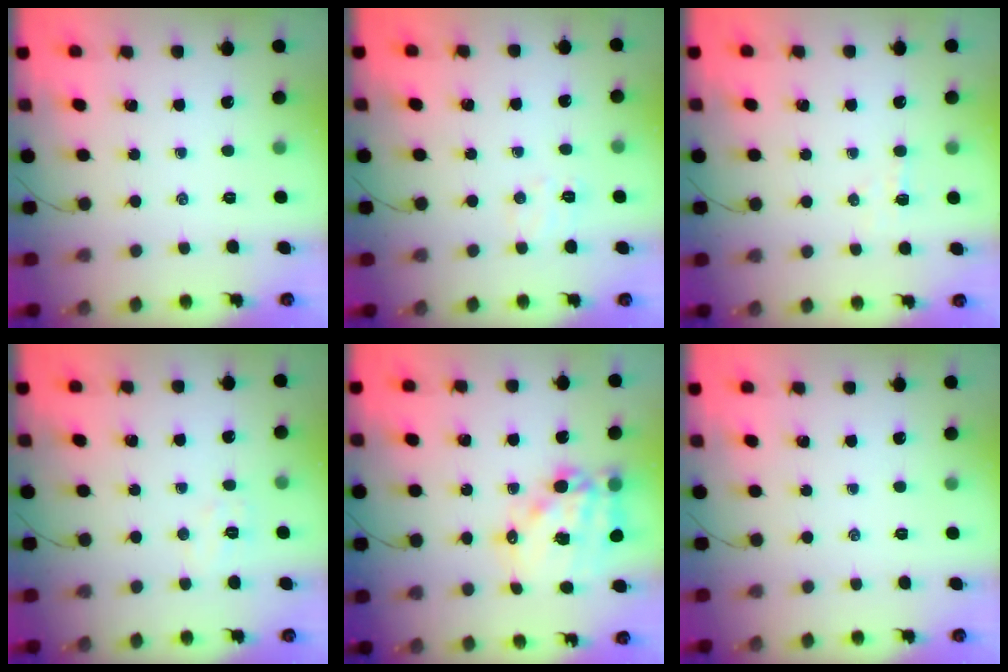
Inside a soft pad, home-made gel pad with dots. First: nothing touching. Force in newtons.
{"total": 5.4, "press": 5.3, "slide": 1.2}
{"total": 3.6, "press": 3.5, "slide": 0.9}
{"total": 5.3, "press": 5.2, "slide": 1.1}
{"total": 15.4, "press": 14.9, "slide": 3.6}
{"total": 0.0}